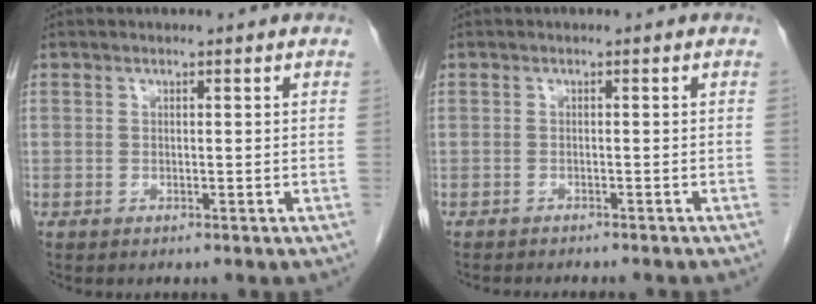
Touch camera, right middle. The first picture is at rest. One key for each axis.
{"total": 6.2, "fx": -5.6, "fy": 1.1, "fz": 2.5, "tx": -0.026, "ty": -0.008, "tz": -0.068}